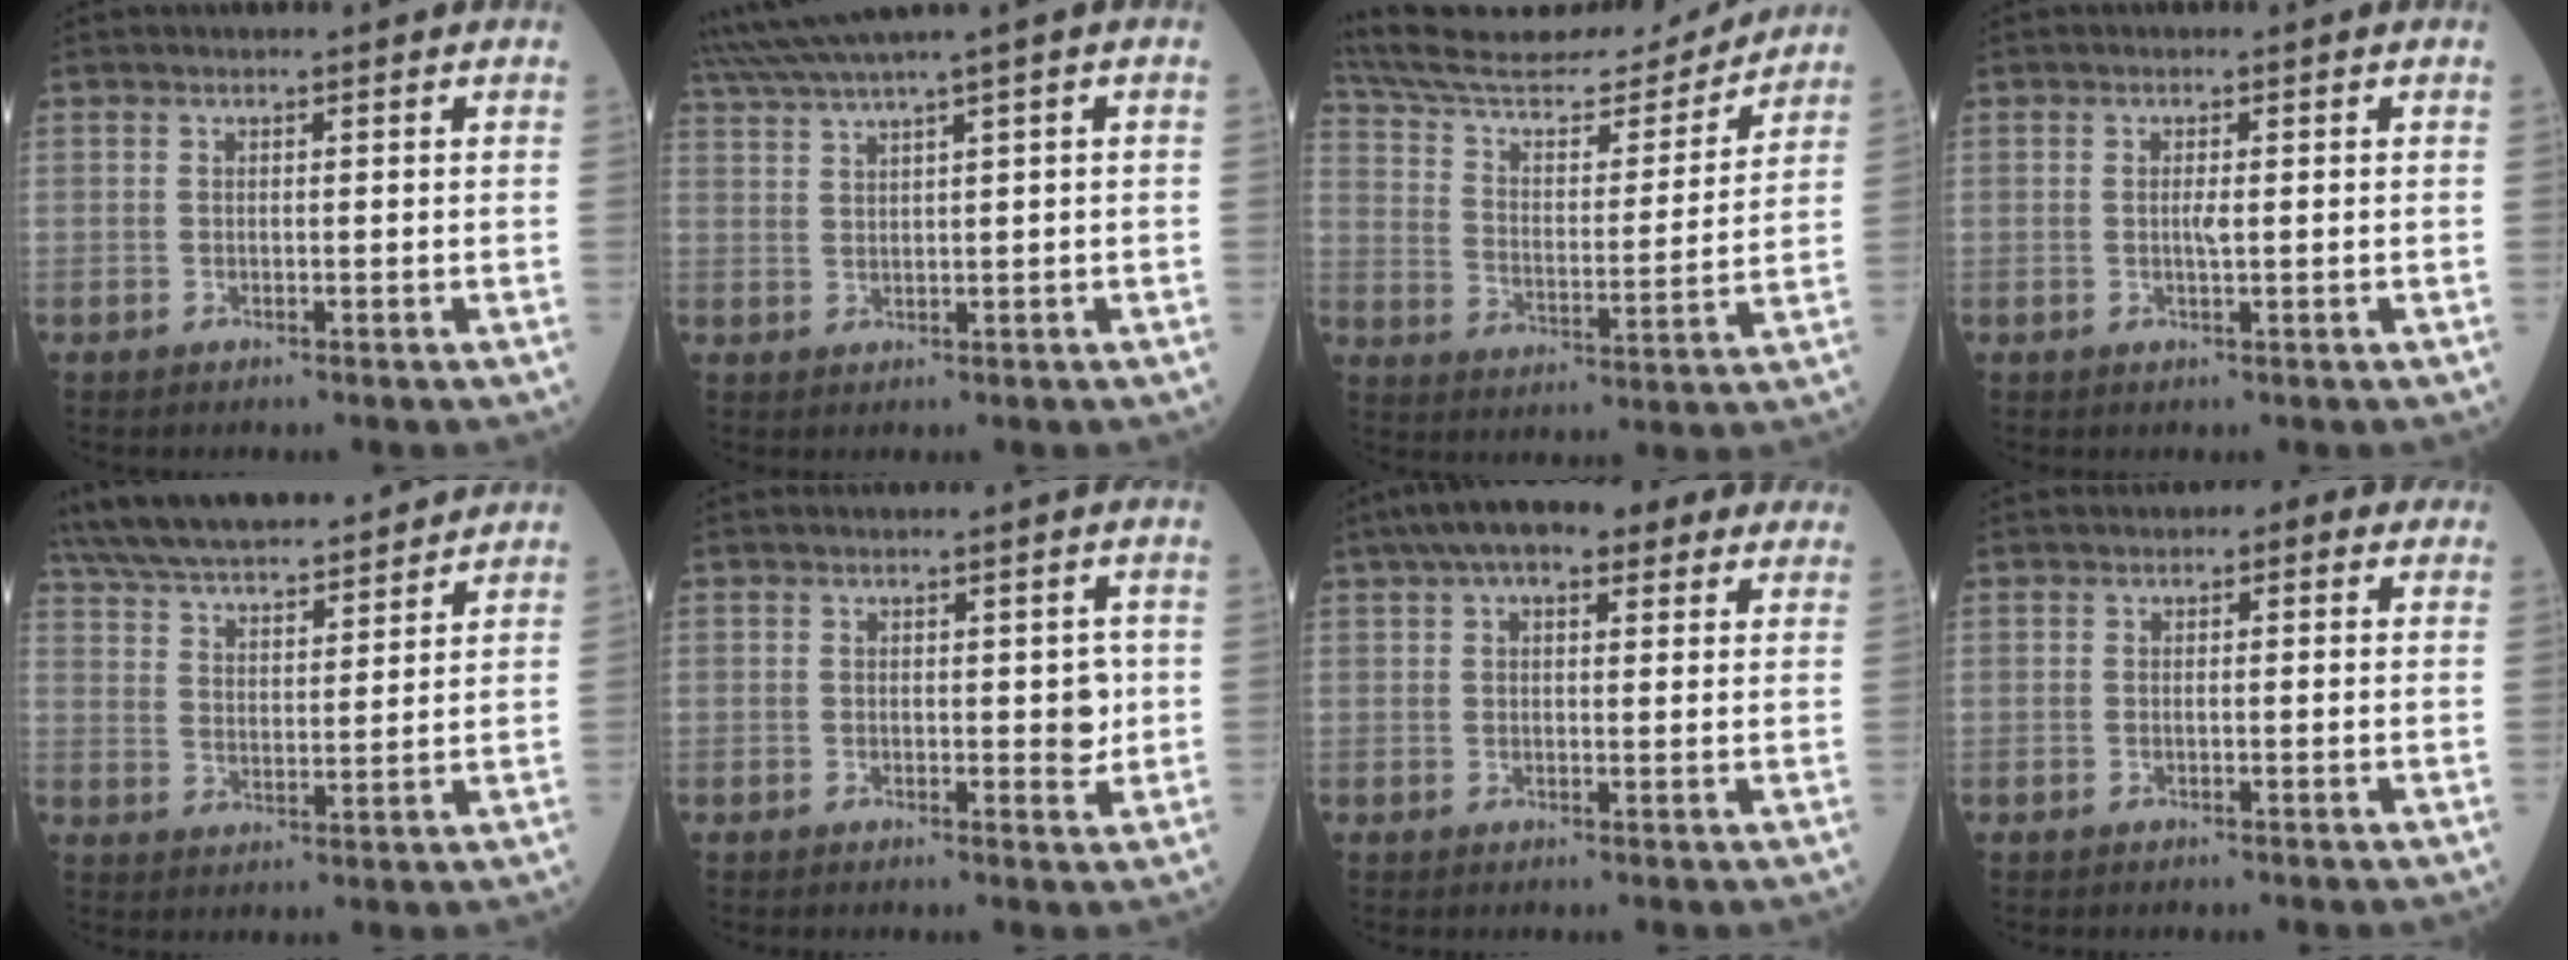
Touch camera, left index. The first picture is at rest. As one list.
[{"total": 5.2, "force": [4.1, -1.8, 2.6], "torque": [-0.065, 0.013, 0.092]}, {"total": 22.3, "force": [20.9, 3.1, 7.1], "torque": [-0.131, -0.011, 0.324]}, {"total": 1.4, "force": [0.0, 0.2, 1.4], "torque": [-0.031, 0.001, 0.004]}, {"total": 21.5, "force": [19.5, 3.7, 8.4], "torque": [-0.159, 0.040, 0.305]}, {"total": 2.6, "force": [0.3, 1.5, 2.1], "torque": [-0.018, -0.003, 0.006]}, {"total": 13.3, "force": [9.3, 4.9, 8.2], "torque": [-0.124, 0.059, 0.137]}, {"total": 2.1, "force": [0.7, 1.2, 1.6], "torque": [-0.024, 0.018, 0.006]}]